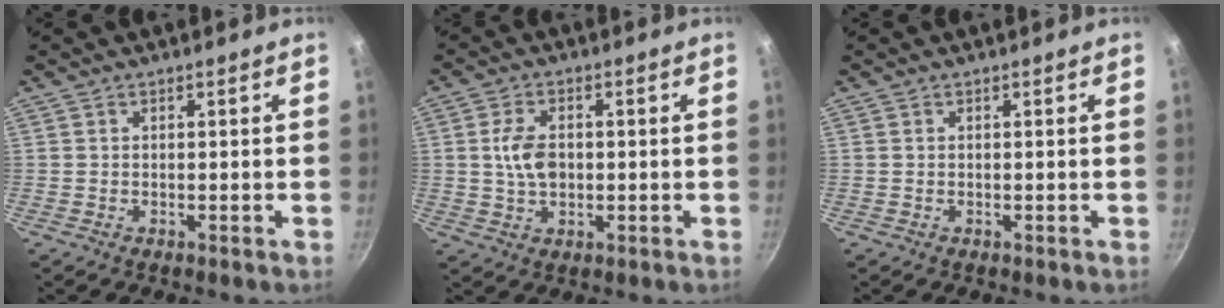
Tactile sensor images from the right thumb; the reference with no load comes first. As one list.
[{"total": 6.1, "force": [0.3, 3.9, 4.7], "torque": [-0.086, 0.002, 0.006]}, {"total": 0.0}]